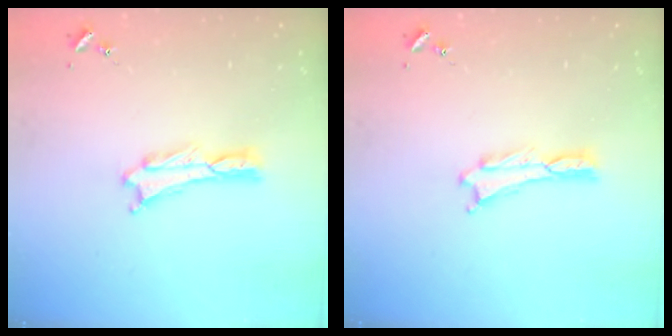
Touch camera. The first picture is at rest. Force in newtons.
{"total": 0.0}